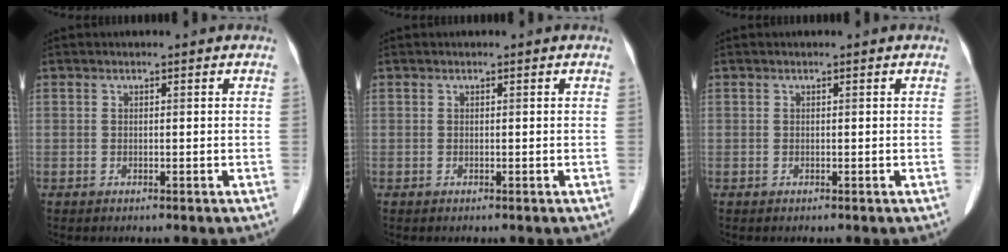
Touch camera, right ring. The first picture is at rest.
{"total": 0.0}
{"total": 0.0}